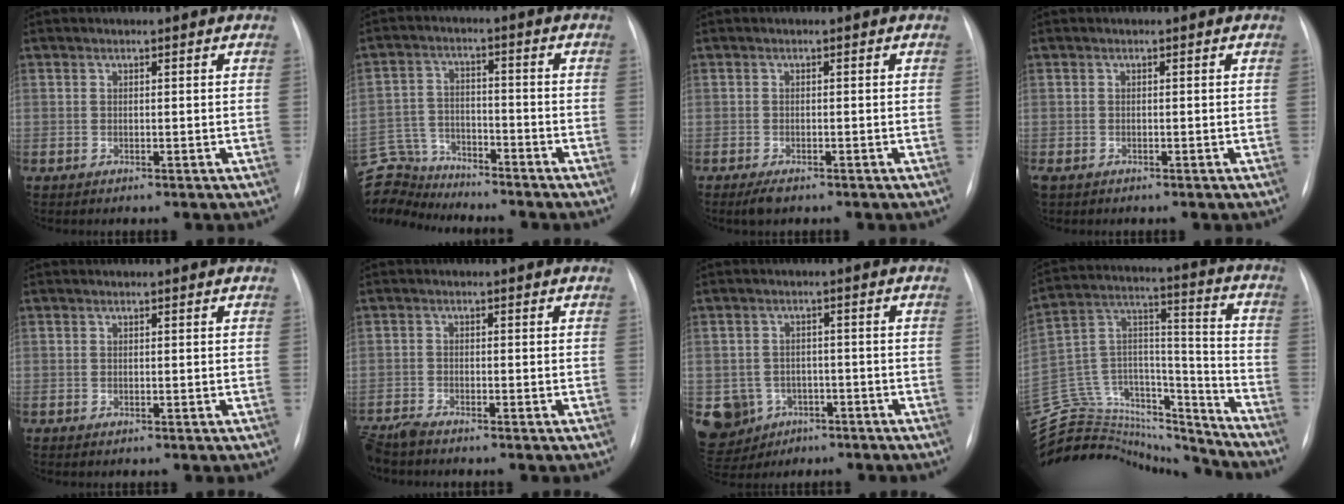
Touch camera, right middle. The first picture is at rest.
{"total": 10.7, "force": [-10.5, 2.2, 0.1], "torque": [-0.015, 0.024, -0.195]}
{"total": 1.9, "force": [-1.3, 0.8, 1.2], "torque": [-0.027, -0.003, -0.019]}
{"total": 1.4, "force": [-0.7, 1.0, 0.6], "torque": [-0.015, 0.000, -0.006]}
{"total": 0.0}
{"total": 4.0, "force": [-3.6, 0.5, 1.5], "torque": [-0.027, -0.015, -0.069]}
{"total": 10.4, "force": [-4.8, 8.9, 2.4], "torque": [-0.072, 0.014, -0.061]}
{"total": 31.1, "force": [-28.9, 7.8, 8.5], "torque": [-0.193, 0.022, -0.448]}